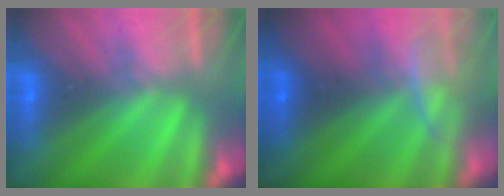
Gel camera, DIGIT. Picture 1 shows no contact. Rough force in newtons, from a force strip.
{"total": 2.4}